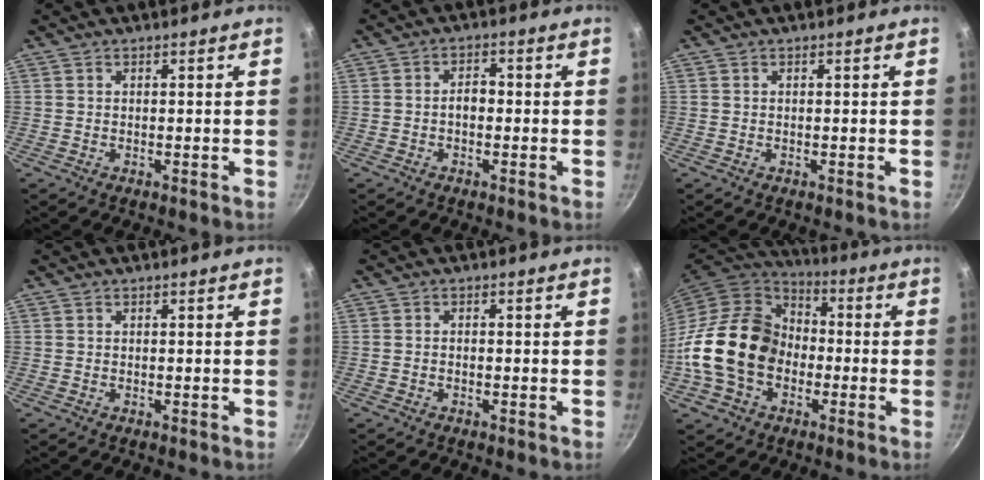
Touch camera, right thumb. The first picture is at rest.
{"total": 2.7, "force": [-0.6, 1.8, 2.0], "torque": [-0.017, 0.013, -0.013]}
{"total": 0.0}
{"total": 0.0}
{"total": 0.6, "force": [-0.4, 0.4, 0.3], "torque": [-0.009, 0.005, -0.010]}
{"total": 19.9, "force": [-3.4, 15.4, 12.2], "torque": [-0.195, 0.047, -0.070]}